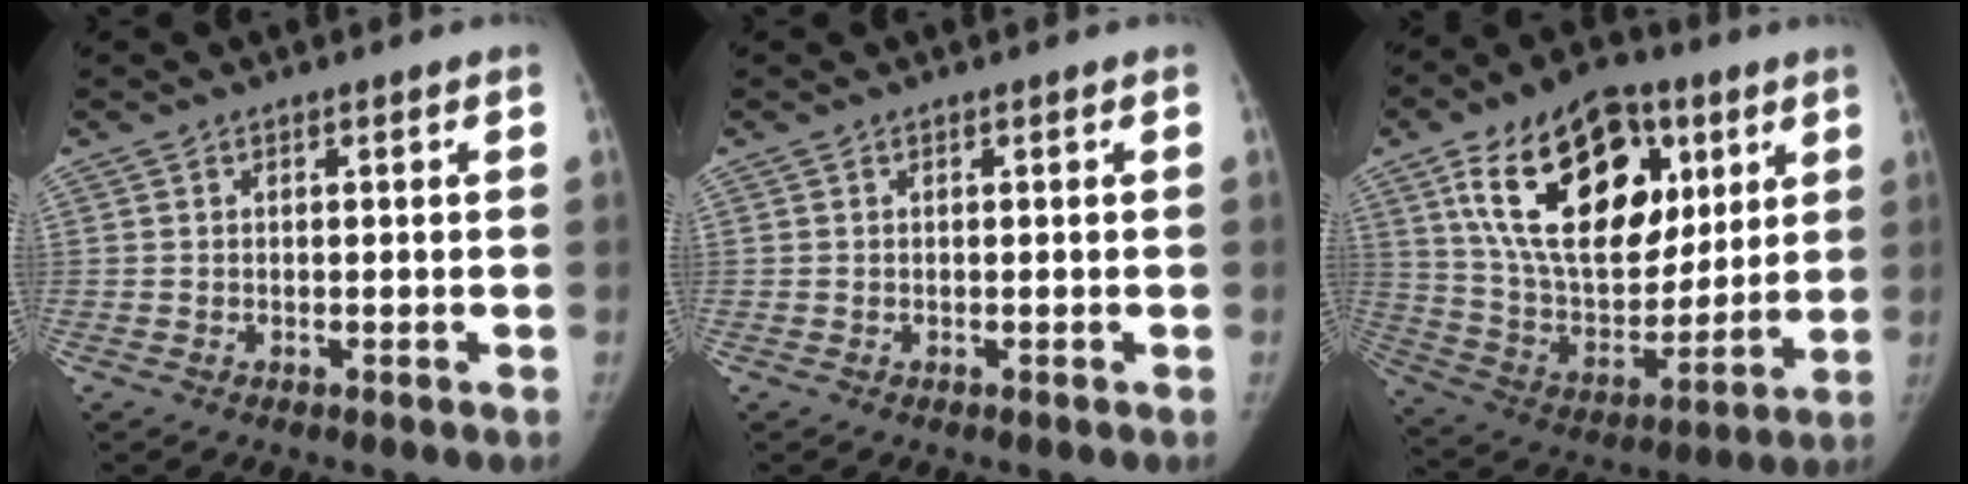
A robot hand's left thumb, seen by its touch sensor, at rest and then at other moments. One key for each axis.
{"total": 0.0}
{"total": 27.0, "fx": 11.0, "fy": 16.2, "fz": 18.6, "tx": -0.290, "ty": -0.018, "tz": 0.194}